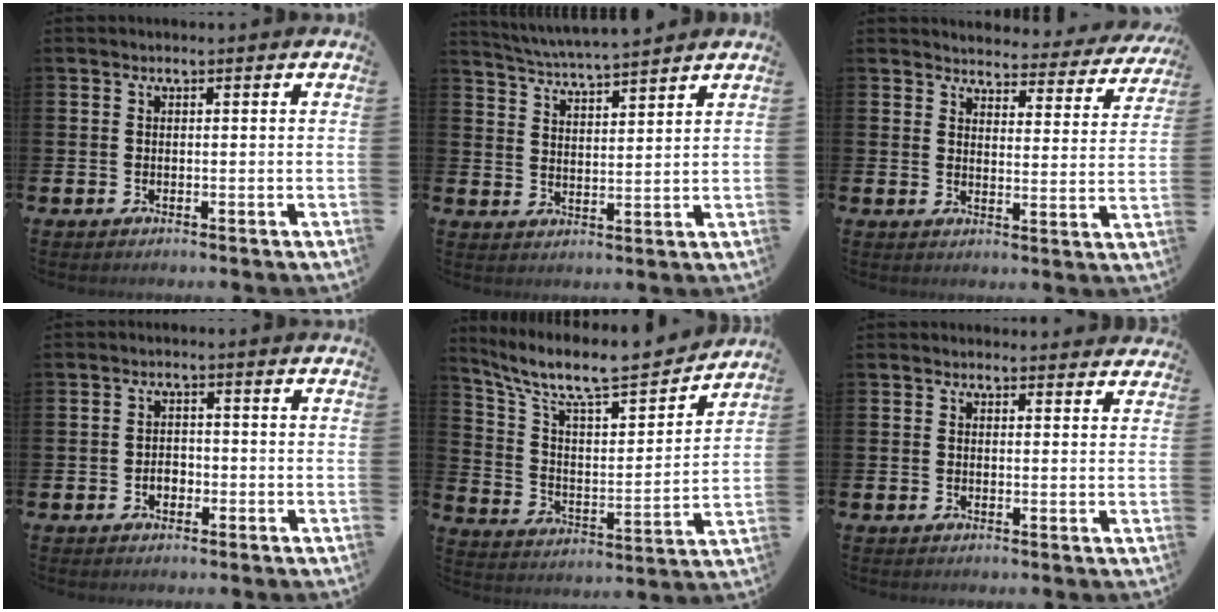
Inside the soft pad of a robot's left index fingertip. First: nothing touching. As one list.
[{"total": 5.2, "force": [5.1, -0.1, 0.7], "torque": [-0.038, -0.032, 0.091]}, {"total": 3.7, "force": [3.6, 0.8, 0.2], "torque": [-0.019, -0.029, 0.059]}, {"total": 2.0, "force": [-0.8, 1.5, 1.0], "torque": [-0.012, 0.000, -0.019]}, {"total": 10.0, "force": [8.8, 2.2, 4.3], "torque": [-0.119, -0.062, 0.148]}, {"total": 1.5, "force": [1.5, 0.3, -0.1], "torque": [0.008, -0.005, 0.025]}]